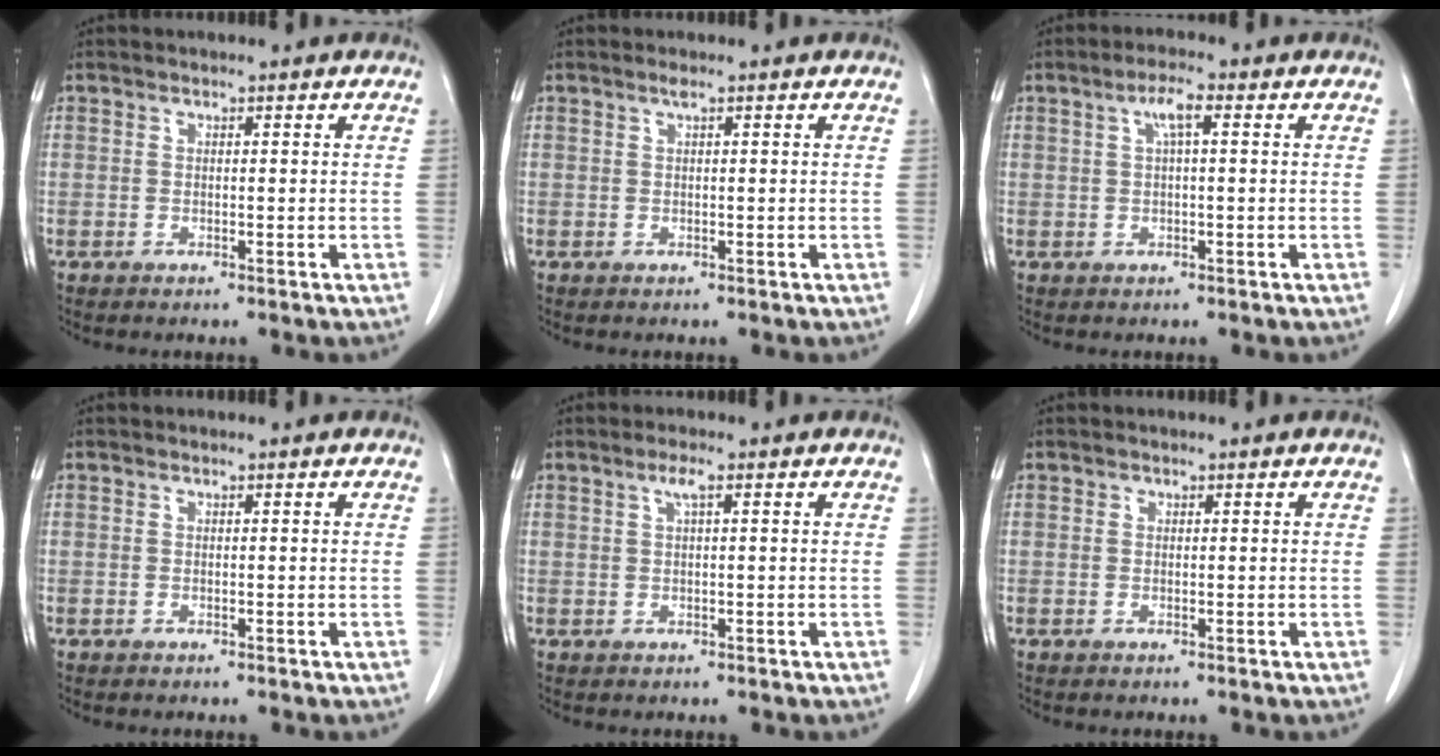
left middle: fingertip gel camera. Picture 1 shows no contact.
{"total": 0.6, "force": [0.3, -0.1, 0.5], "torque": [-0.012, 0.003, 0.008]}
{"total": 3.0, "force": [0.9, 0.4, 2.8], "torque": [-0.056, 0.010, 0.017]}
{"total": 0.0}
{"total": 1.7, "force": [0.8, 0.1, 1.5], "torque": [-0.033, 0.005, 0.014]}
{"total": 0.0}